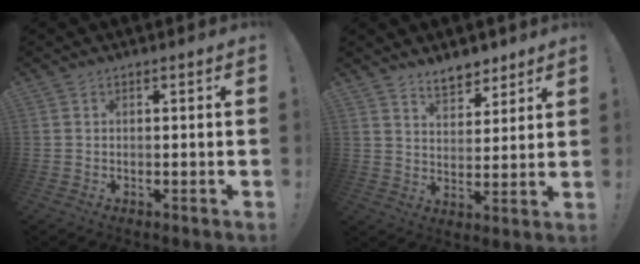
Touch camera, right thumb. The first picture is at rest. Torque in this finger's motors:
{"motor_torque": [-0.49, 0.74, -0.11, 0.01, 0.11]}